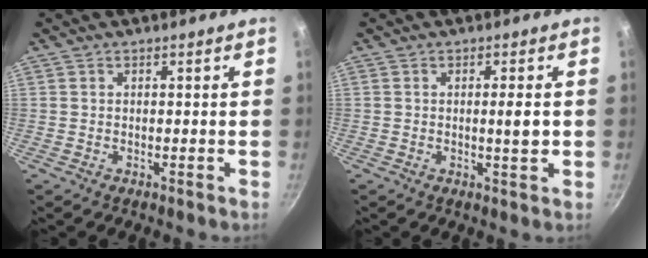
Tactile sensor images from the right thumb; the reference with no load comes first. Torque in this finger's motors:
{"motor_torque": [2.42, 2.59, 0.31, 0.22, 0.11]}